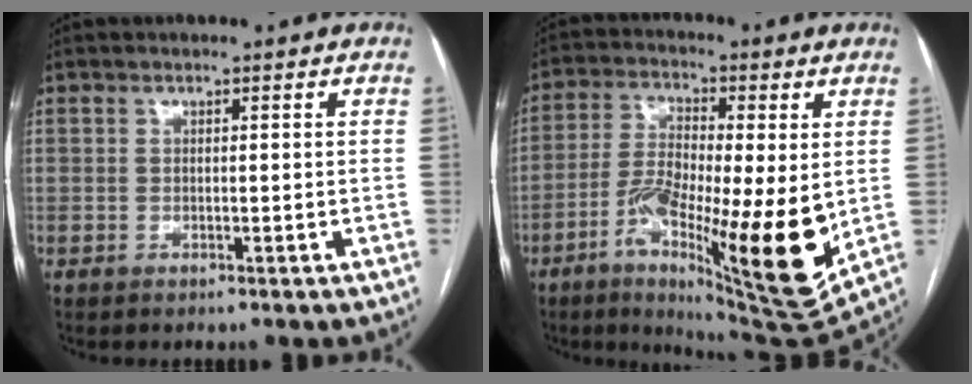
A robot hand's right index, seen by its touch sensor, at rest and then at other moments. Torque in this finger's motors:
{"motor_torque": [0.70, 0.25, 0.85, 0.21]}